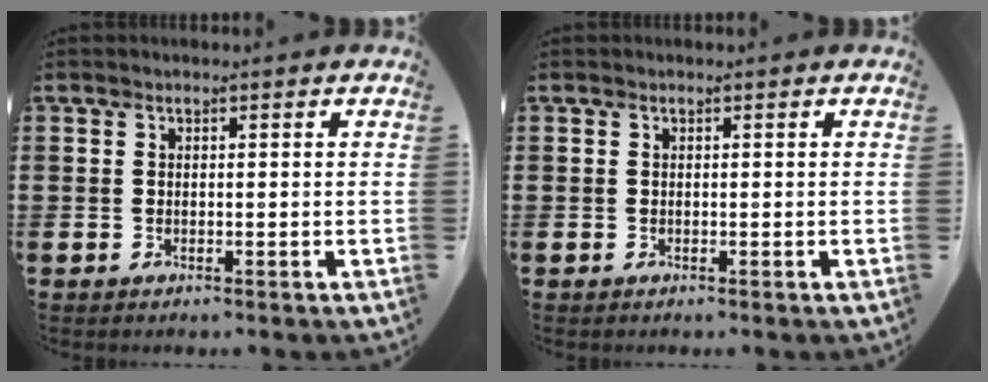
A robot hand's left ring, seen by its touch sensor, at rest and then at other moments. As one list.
[{"total": 0.0}]